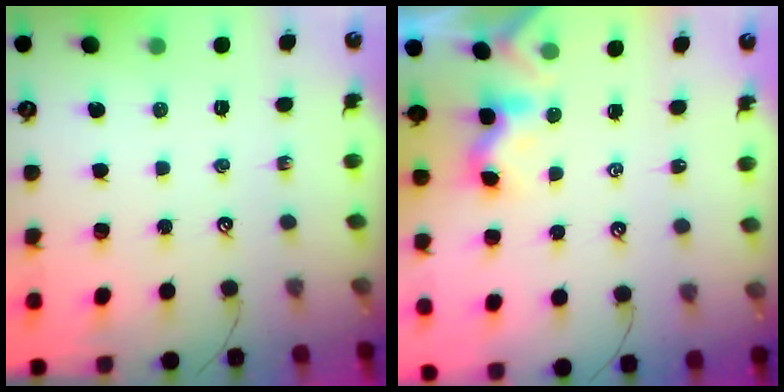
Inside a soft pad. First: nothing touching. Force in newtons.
{"total": 1.2, "press": 1.1, "slide": 0.4}